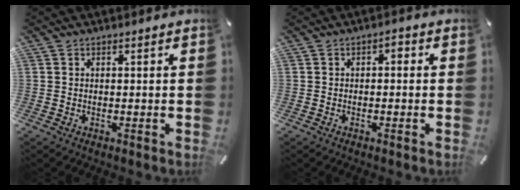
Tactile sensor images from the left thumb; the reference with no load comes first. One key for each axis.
{"total": 1.4, "fx": -0.8, "fy": 0.8, "fz": 0.9, "tx": -0.018, "ty": 0.009, "tz": -0.019}